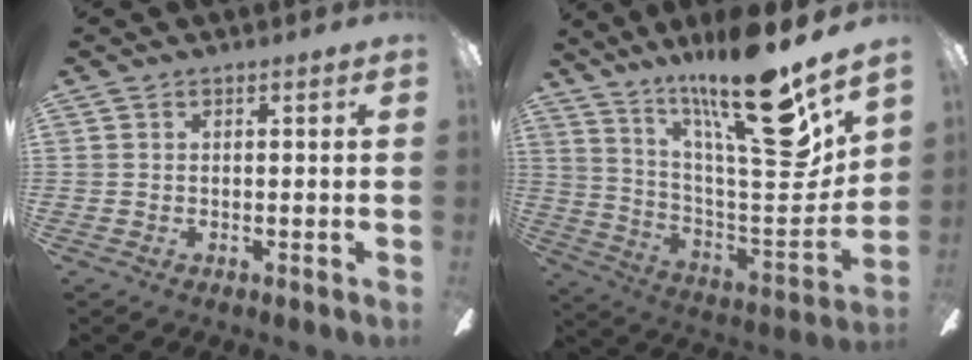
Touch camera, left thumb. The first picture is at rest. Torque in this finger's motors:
{"motor_torque": [1.22, -0.22, 1.61, -1.16, 0.46]}